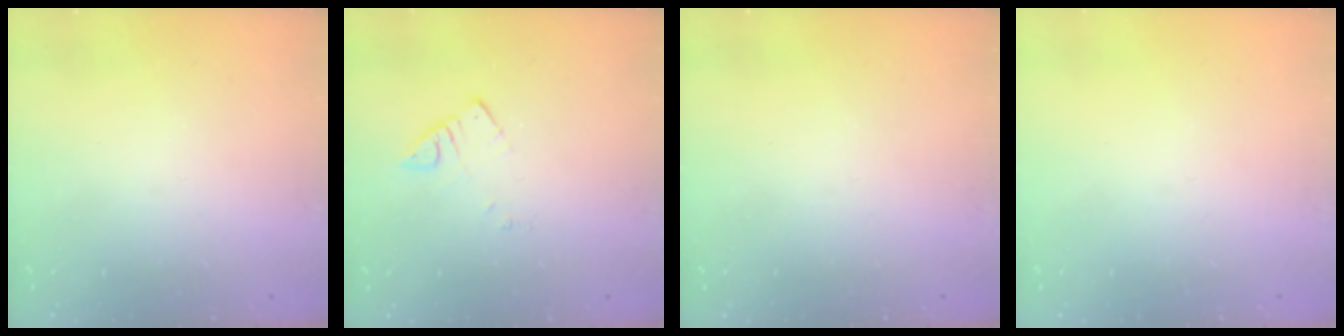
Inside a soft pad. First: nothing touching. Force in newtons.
{"total": 2.8, "press": 2.7, "slide": 0.3}
{"total": 0.0}
{"total": 0.0}